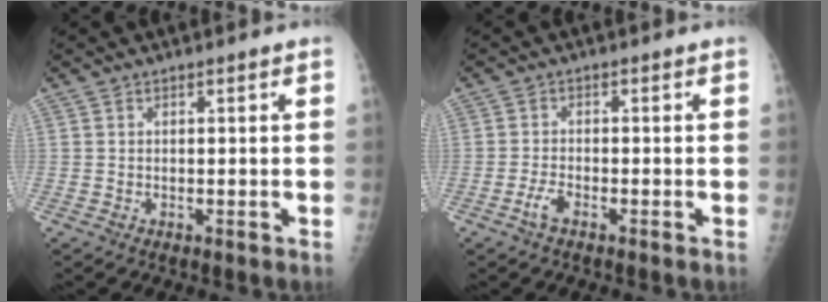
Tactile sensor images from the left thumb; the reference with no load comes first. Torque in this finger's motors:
{"motor_torque": [-0.17, 0.14, 0.18, 0.06, 0.01]}